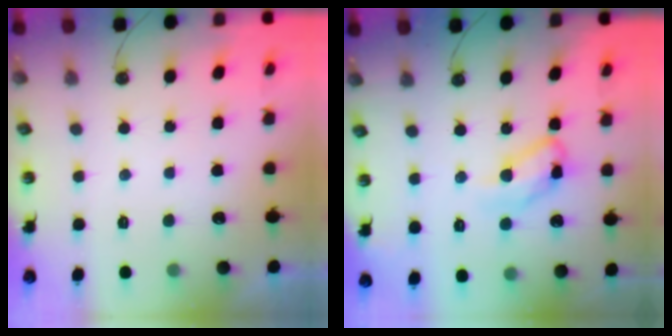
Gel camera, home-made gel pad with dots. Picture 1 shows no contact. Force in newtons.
{"total": 10.7, "press": 10.7, "slide": 0.1}